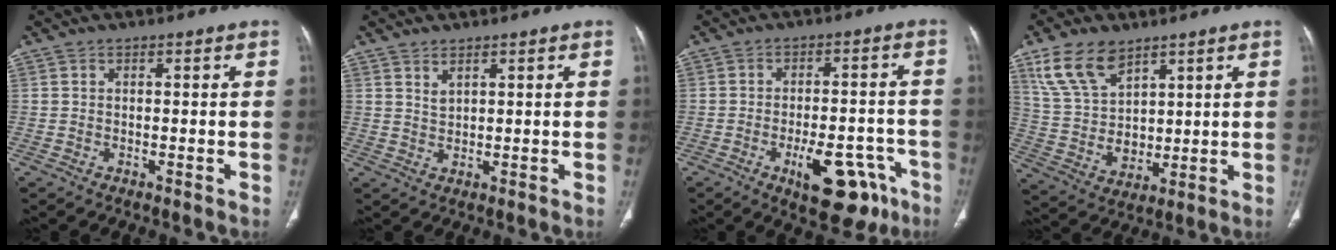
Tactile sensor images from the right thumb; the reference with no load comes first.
{"total": 1.9, "force": [1.4, 0.8, 1.1], "torque": [-0.018, -0.012, 0.032]}
{"total": 13.4, "force": [-6.8, 6.1, 9.8], "torque": [-0.107, 0.034, -0.085]}
{"total": 12.5, "force": [7.4, 7.6, 6.6], "torque": [-0.106, -0.031, 0.158]}